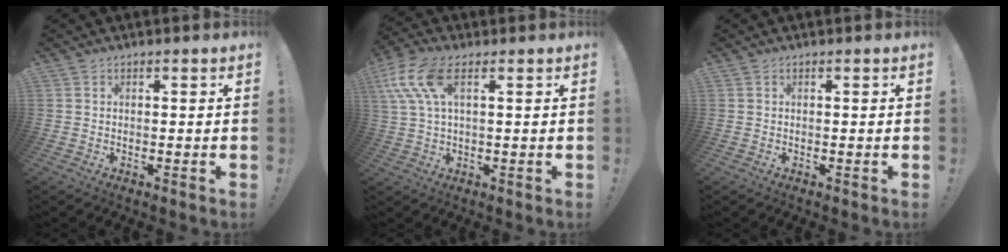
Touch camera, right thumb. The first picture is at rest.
{"total": 10.9, "force": [4.0, 4.8, 8.9], "torque": [-0.183, -0.003, 0.082]}
{"total": 0.0}